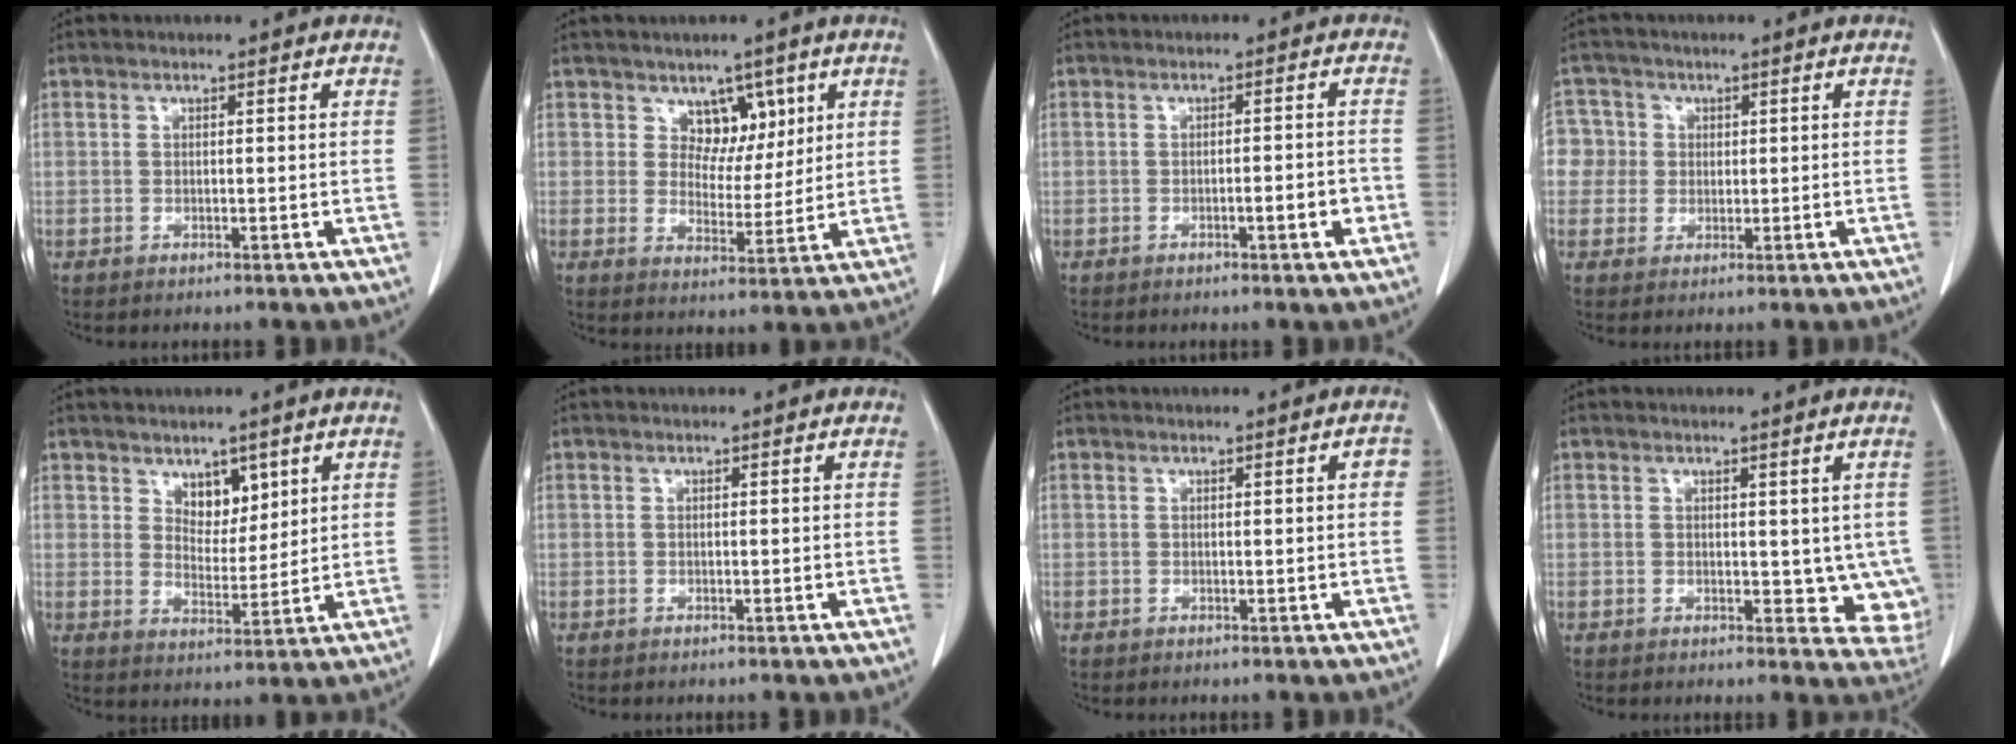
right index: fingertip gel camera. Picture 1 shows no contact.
{"total": 5.2, "force": [2.8, 3.7, 2.2], "torque": [-0.016, 0.002, 0.047]}
{"total": 3.4, "force": [-1.5, 0.5, 3.0], "torque": [-0.040, 0.002, -0.021]}
{"total": 5.3, "force": [0.4, 5.3, 0.2], "torque": [0.004, 0.023, 0.007]}
{"total": 4.8, "force": [2.8, 2.8, 2.8], "torque": [-0.037, -0.004, 0.051]}
{"total": 0.0}
{"total": 1.5, "force": [0.0, 0.3, 1.4], "torque": [-0.009, 0.004, -0.002]}
{"total": 6.5, "force": [0.3, 4.1, 5.0], "torque": [-0.043, -0.012, 0.005]}